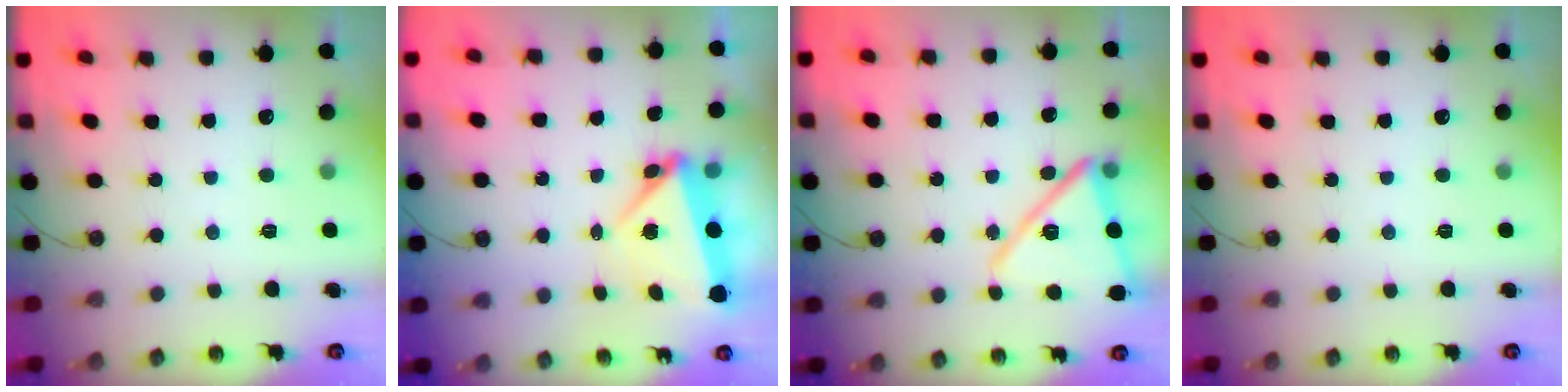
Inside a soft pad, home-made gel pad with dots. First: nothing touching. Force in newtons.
{"total": 7.4, "press": 5.1, "slide": 5.3}
{"total": 16.0, "press": 15.9, "slide": 1.2}
{"total": 0.0}